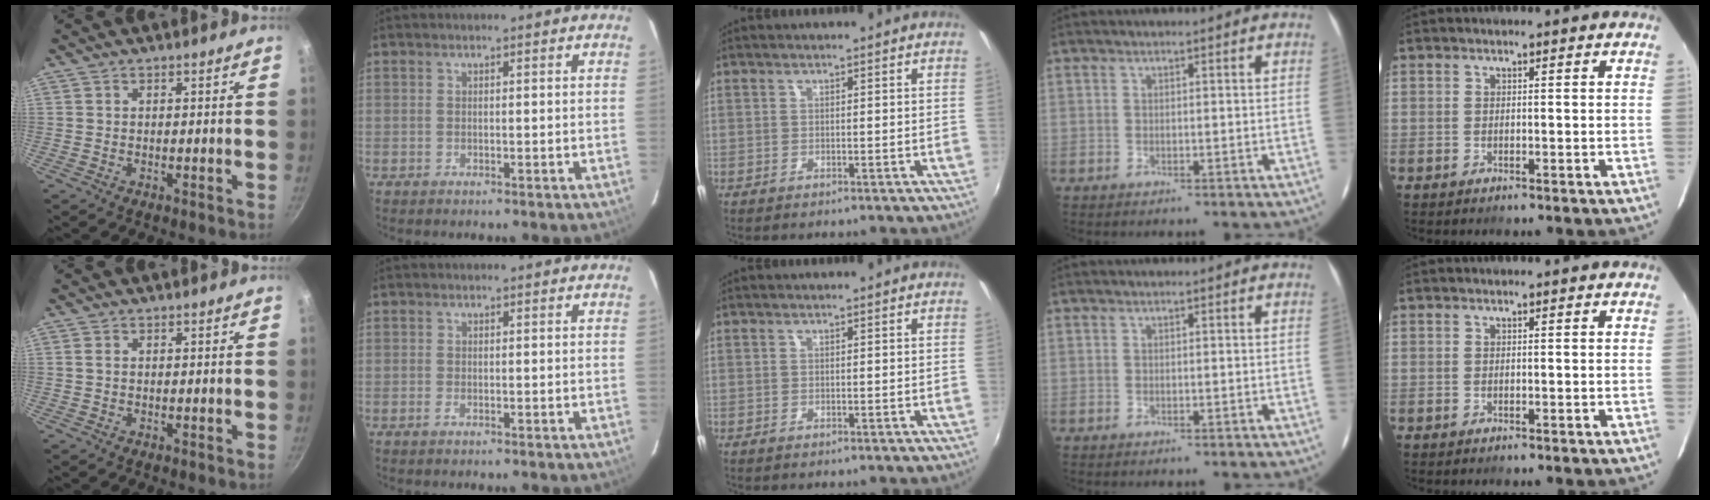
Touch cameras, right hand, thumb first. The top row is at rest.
{"thumb": {"total": 0.8, "force": [0.2, 0.5, 0.6], "torque": [-0.012, 0.002, 0.002]}, "index": {"total": 0.9, "force": [-0.4, 0.3, 0.8], "torque": [-0.017, -0.001, -0.007]}}